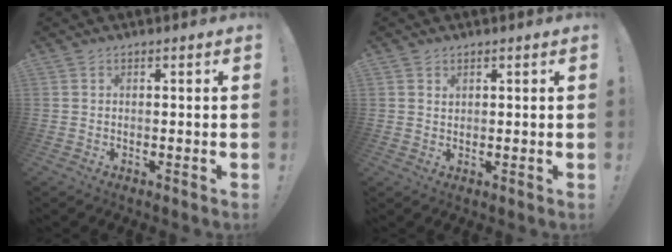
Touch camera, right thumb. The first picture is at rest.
{"total": 1.1, "force": [0.8, 0.8, 0.2], "torque": [0.002, -0.003, 0.015]}